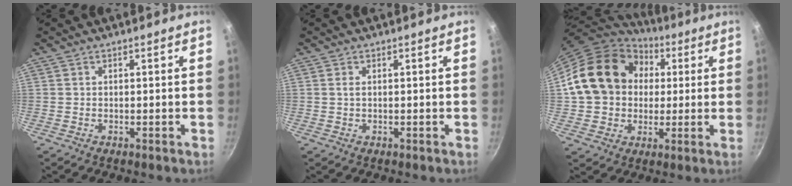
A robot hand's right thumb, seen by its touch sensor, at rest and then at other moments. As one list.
[{"total": 0.8, "force": [0.2, 0.3, 0.7], "torque": [-0.015, 0.002, 0.002]}, {"total": 20.2, "force": [3.3, 16.5, 11.1], "torque": [-0.172, 0.033, 0.052]}]